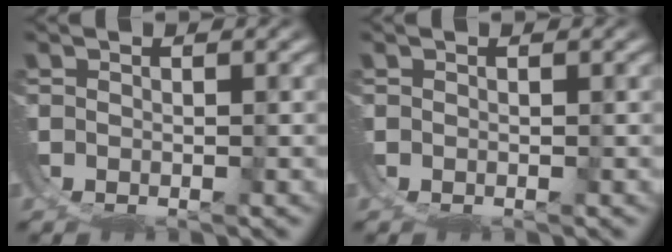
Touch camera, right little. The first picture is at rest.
{"total": 0.0}